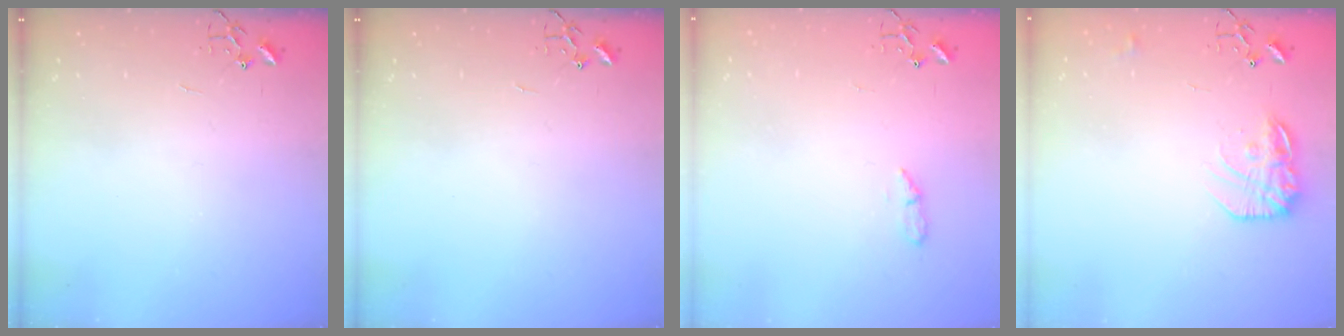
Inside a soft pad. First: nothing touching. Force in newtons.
{"total": 0.0}
{"total": 4.5, "press": 4.4, "slide": 0.6}
{"total": 13.6, "press": 13.6, "slide": 0.7}